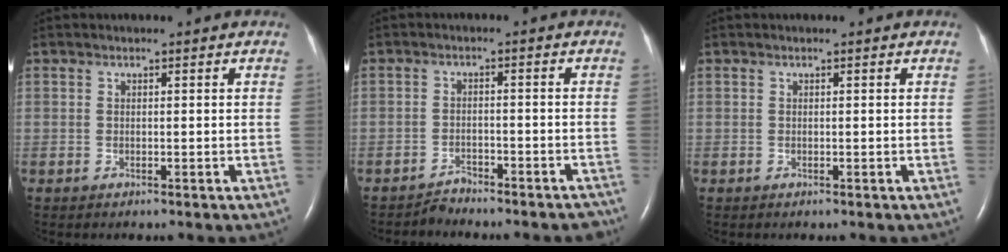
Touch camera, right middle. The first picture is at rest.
{"total": 4.2, "force": [-4.1, 0.9, -0.1], "torque": [0.016, 0.004, -0.063]}
{"total": 0.0}